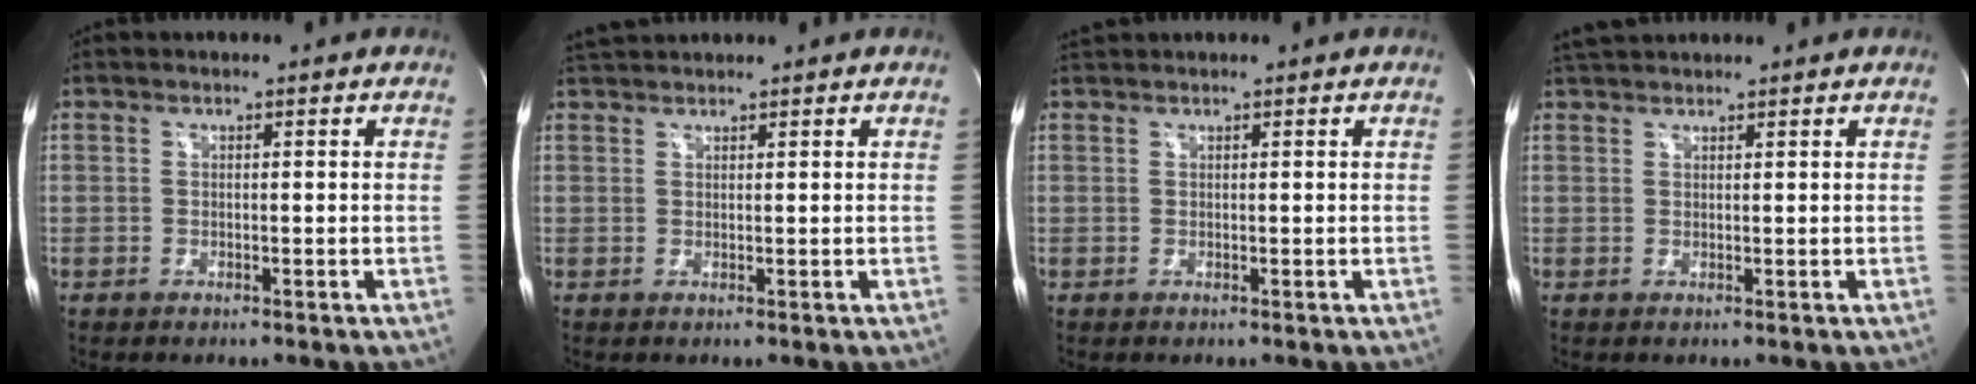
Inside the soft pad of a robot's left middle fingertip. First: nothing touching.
{"total": 3.1, "force": [3.0, 0.2, 0.7], "torque": [-0.020, 0.027, 0.059]}
{"total": 1.1, "force": [1.1, -0.3, 0.0], "torque": [-0.010, 0.015, 0.028]}
{"total": 3.8, "force": [3.6, 0.5, 1.1], "torque": [-0.026, 0.031, 0.067]}